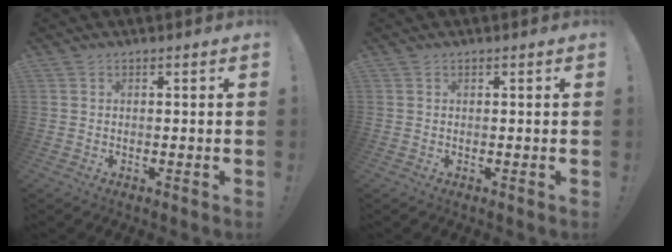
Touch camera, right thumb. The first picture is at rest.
{"total": 0.0}